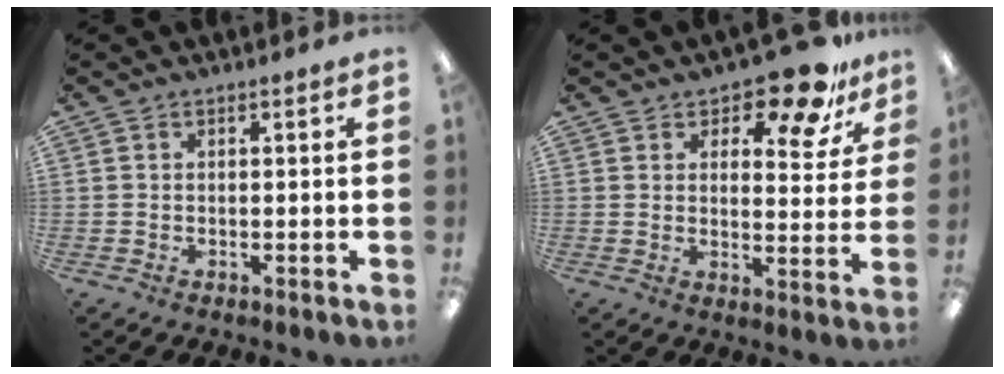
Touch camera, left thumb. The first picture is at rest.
{"total": 11.3, "force": [8.7, 4.3, 5.8], "torque": [-0.070, -0.059, 0.151]}